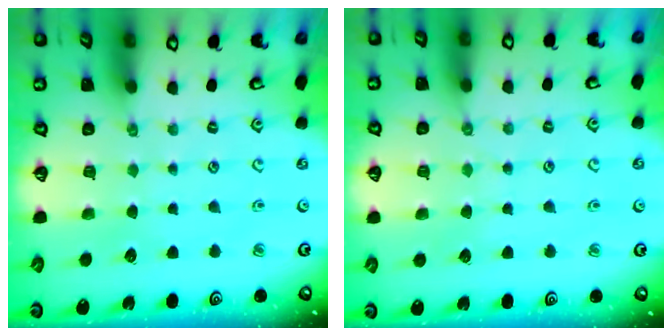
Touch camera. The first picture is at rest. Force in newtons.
{"total": 2.8, "press": 2.8, "slide": 0.5}